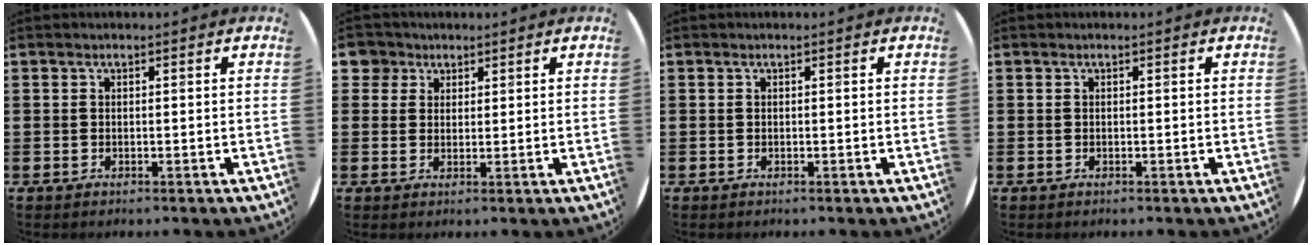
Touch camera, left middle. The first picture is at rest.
{"total": 3.4, "force": [2.3, 2.5, 0.3], "torque": [-0.002, 0.005, 0.041]}
{"total": 0.0}
{"total": 0.0}